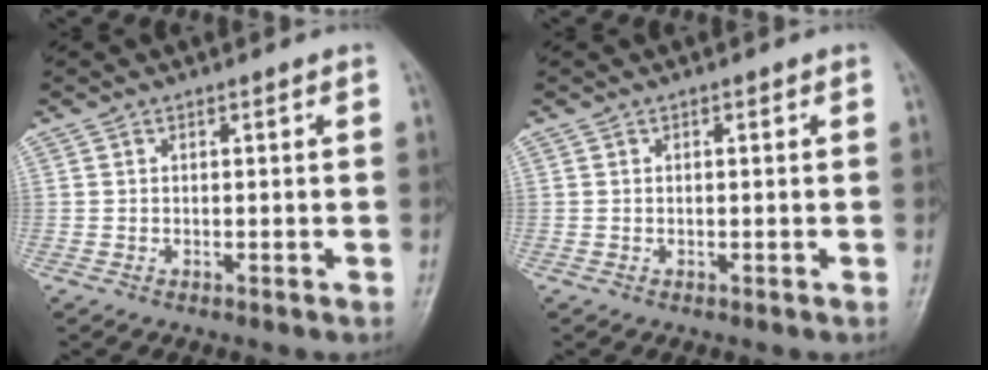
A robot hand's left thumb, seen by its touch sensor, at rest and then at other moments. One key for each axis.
{"total": 0.0}